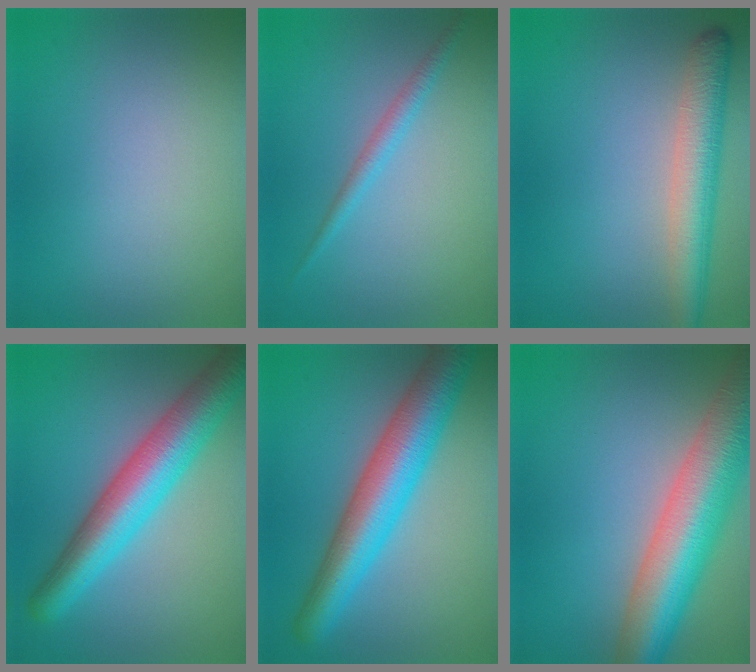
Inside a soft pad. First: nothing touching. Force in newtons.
{"total": 1.7, "press": 1.7, "slide": 0.1}
{"total": 5.2, "press": 5.2, "slide": 0.2}
{"total": 8.2, "press": 8.2, "slide": 0.3}
{"total": 8.5, "press": 8.5, "slide": 0.2}
{"total": 11.0, "press": 10.9, "slide": 0.9}